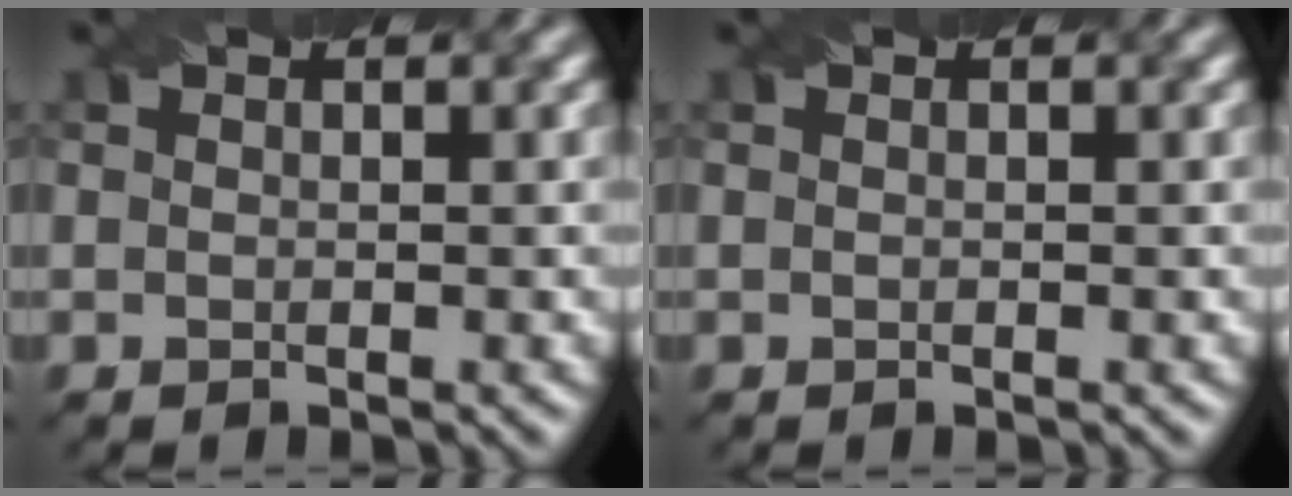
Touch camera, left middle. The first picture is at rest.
{"total": 0.0}